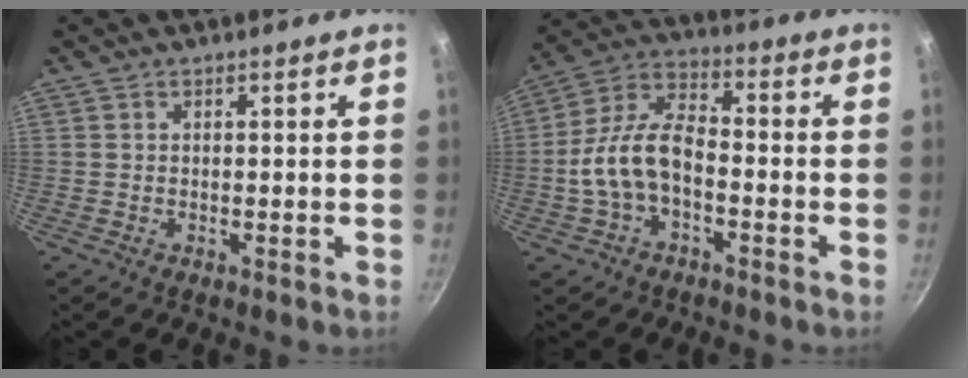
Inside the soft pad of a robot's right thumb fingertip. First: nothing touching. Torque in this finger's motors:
{"motor_torque": [0.01, 0.51, 0.24, -0.26, 0.28]}